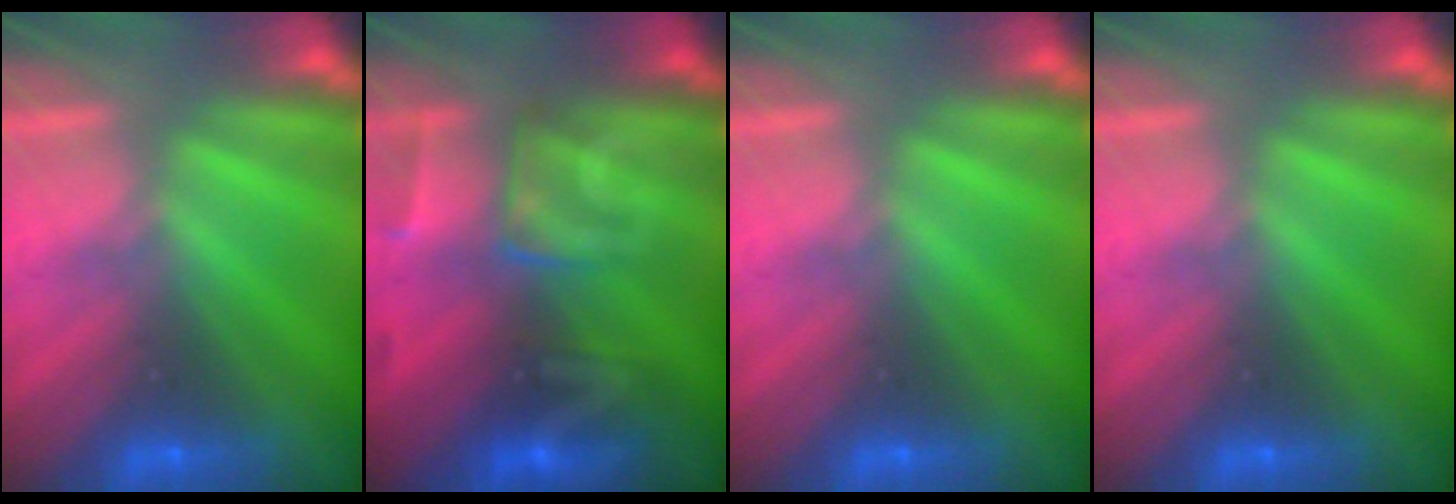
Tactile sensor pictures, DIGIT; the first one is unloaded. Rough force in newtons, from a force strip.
{"total": 2.8}
{"total": 0.0}
{"total": 0.0}